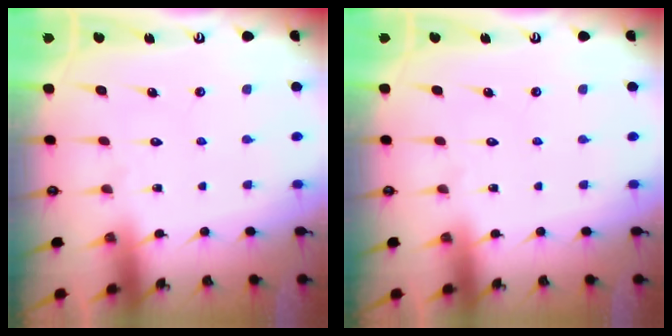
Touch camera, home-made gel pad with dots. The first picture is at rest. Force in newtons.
{"total": 0.0}